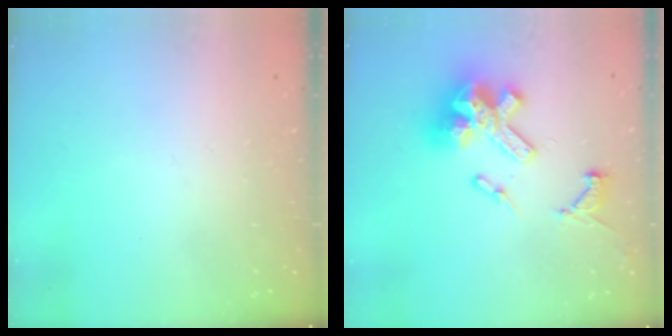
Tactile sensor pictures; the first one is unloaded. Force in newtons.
{"total": 18.2, "press": 17.7, "slide": 4.0}